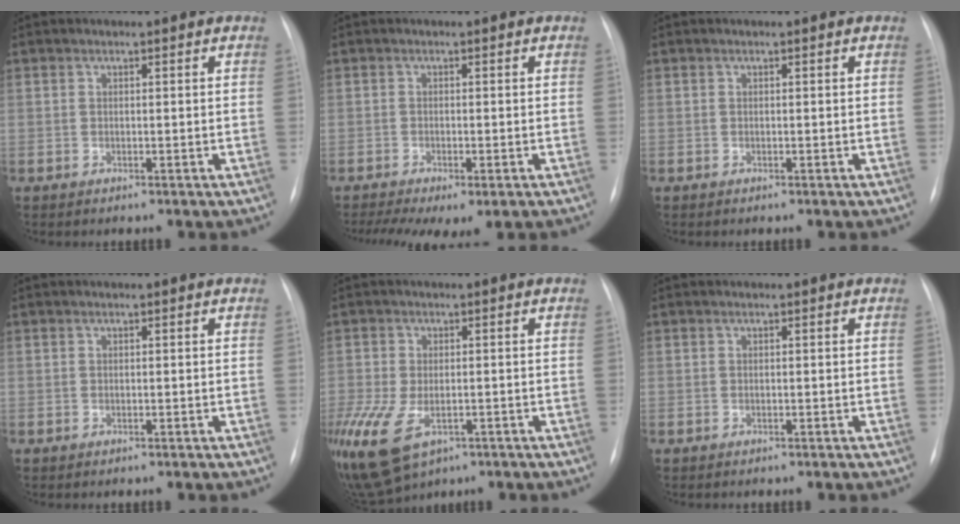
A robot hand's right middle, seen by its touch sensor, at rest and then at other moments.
{"total": 8.1, "force": [-5.4, 2.4, 5.6], "torque": [-0.090, -0.015, -0.081]}
{"total": 0.0}
{"total": 0.0}
{"total": 20.3, "force": [-9.4, 13.2, 12.3], "torque": [-0.356, -0.039, -0.141]}
{"total": 0.0}